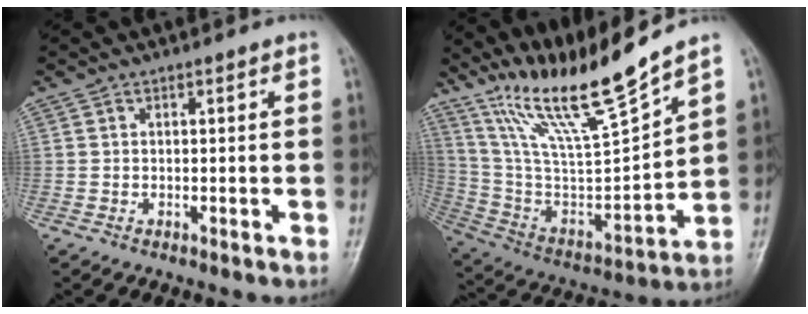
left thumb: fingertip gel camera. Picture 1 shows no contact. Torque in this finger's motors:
{"motor_torque": [0.26, -0.10, 1.38, -1.39, 0.19]}